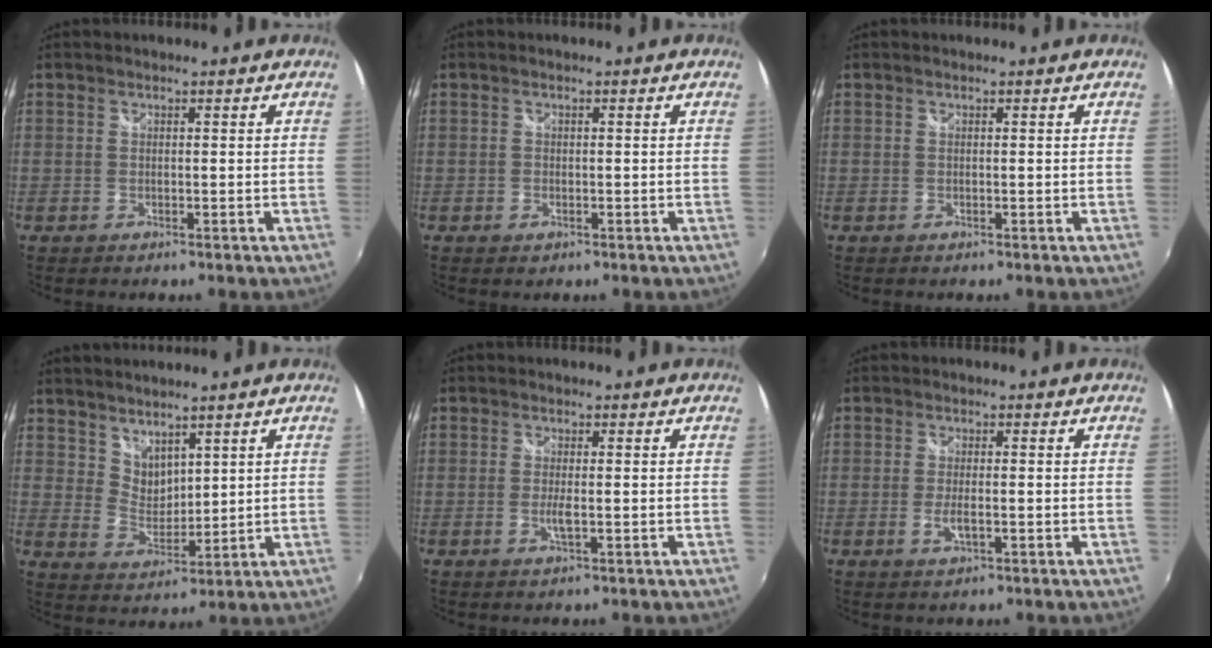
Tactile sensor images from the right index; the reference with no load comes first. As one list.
[{"total": 1.1, "force": [-0.5, 0.9, 0.3], "torque": [-0.008, -0.004, -0.008]}, {"total": 0.0}, {"total": 5.4, "force": [4.3, 2.8, 1.6], "torque": [-0.018, -0.002, 0.087]}, {"total": 2.3, "force": [-0.5, 0.2, 2.2], "torque": [-0.043, -0.006, -0.009]}, {"total": 3.1, "force": [-0.9, 0.9, 2.8], "torque": [-0.055, -0.007, -0.015]}]